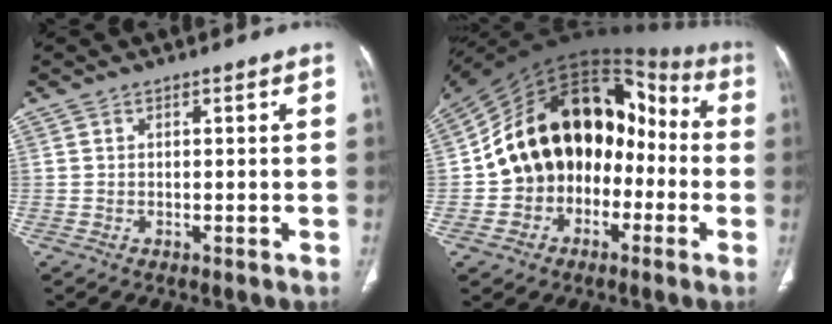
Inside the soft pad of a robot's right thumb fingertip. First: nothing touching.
{"total": 23.0, "force": [-2.4, 16.9, 15.5], "torque": [-0.214, 0.070, -0.039]}